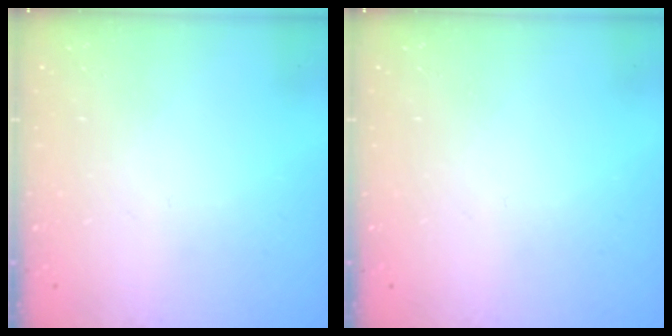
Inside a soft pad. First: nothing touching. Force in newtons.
{"total": 0.0}